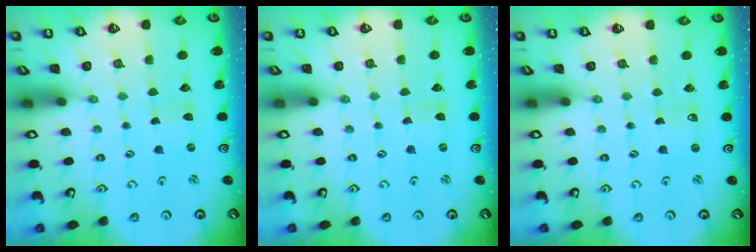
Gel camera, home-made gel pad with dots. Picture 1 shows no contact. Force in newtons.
{"total": 0.0}
{"total": 0.0}